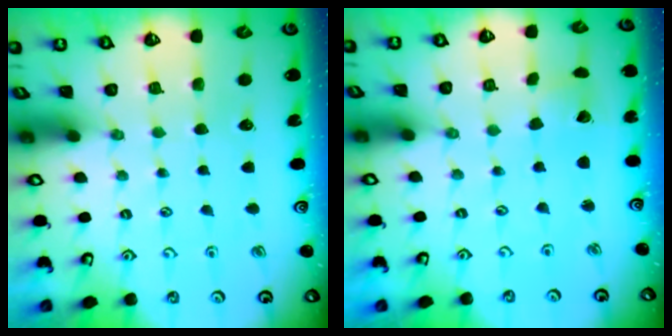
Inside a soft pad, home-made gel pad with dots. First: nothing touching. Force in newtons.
{"total": 2.6, "press": 2.6, "slide": 0.3}